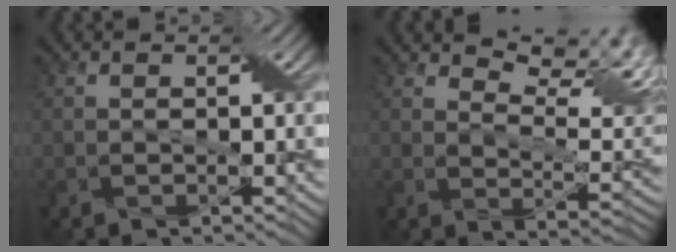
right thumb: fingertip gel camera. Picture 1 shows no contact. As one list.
[{"total": 10.7, "force": [7.1, 3.9, 7.0], "torque": [-0.119, 0.000, 0.116]}]